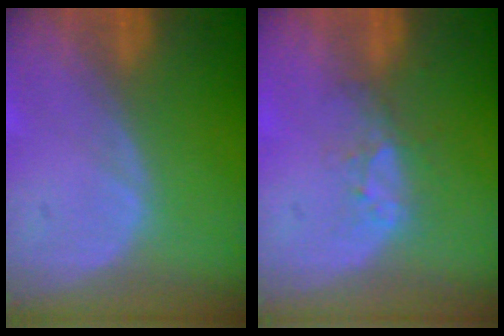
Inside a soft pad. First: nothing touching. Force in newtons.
{"total": 3.3, "press": 2.8, "slide": 1.7}